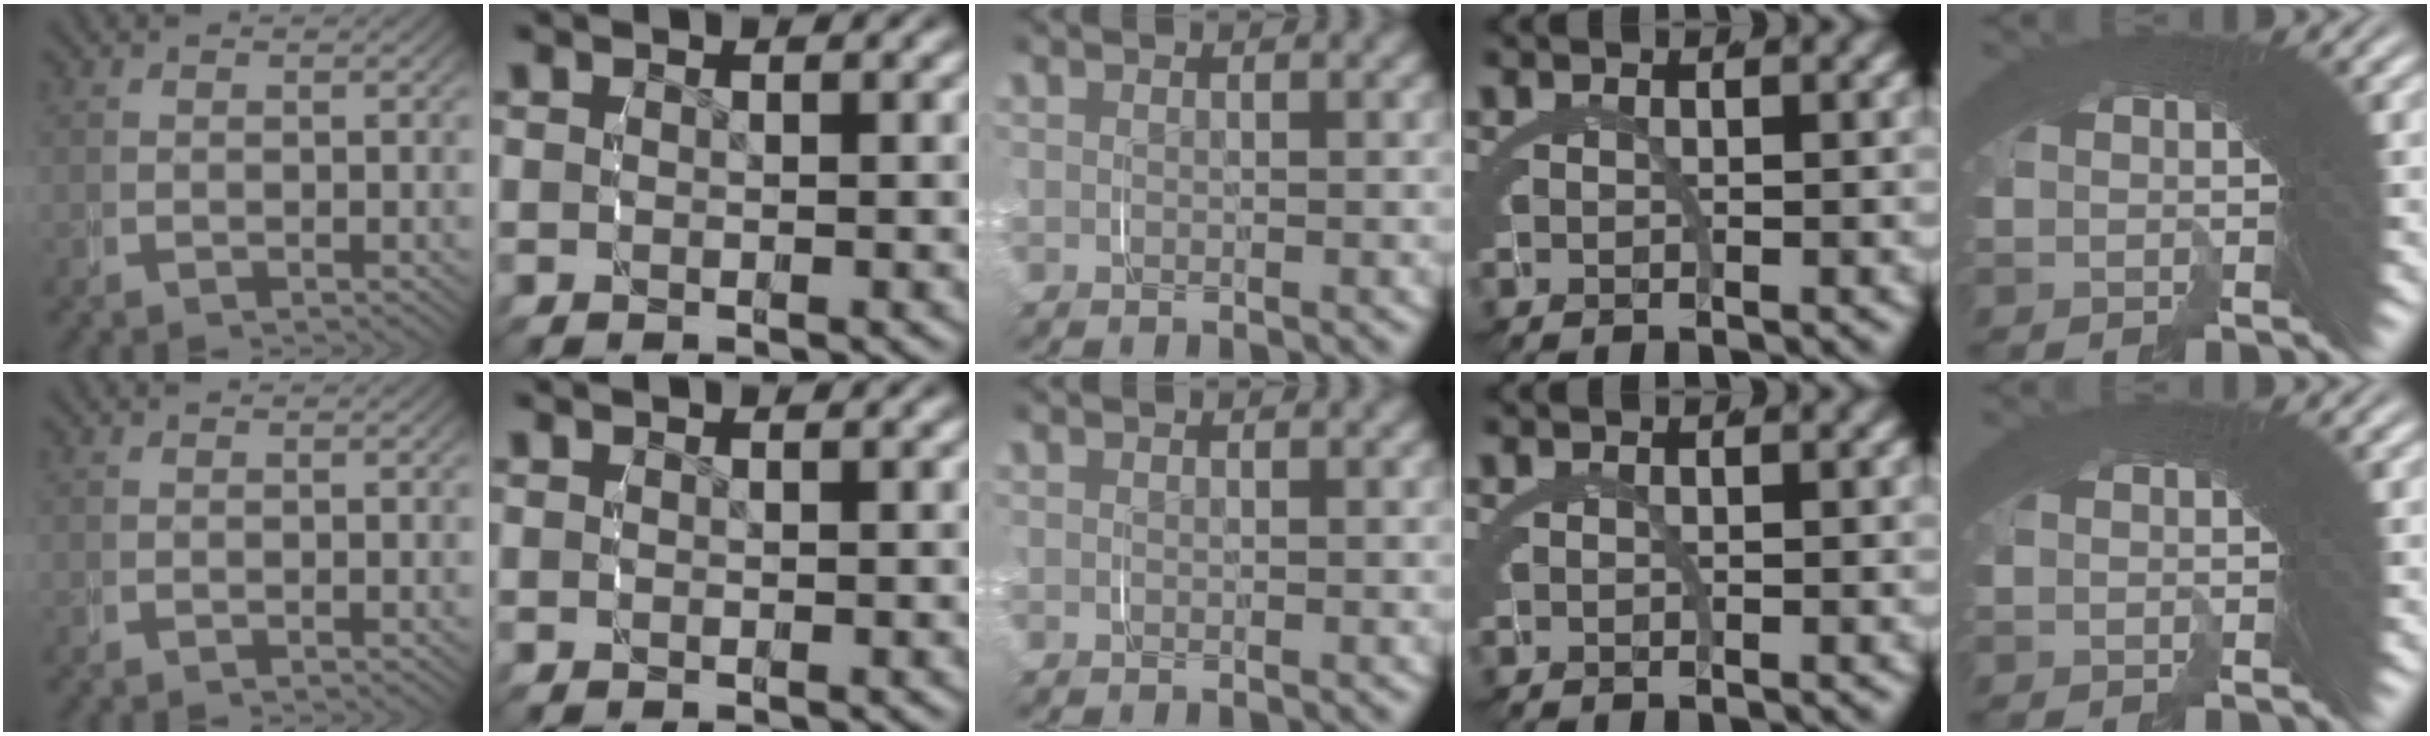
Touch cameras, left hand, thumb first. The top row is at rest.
{}